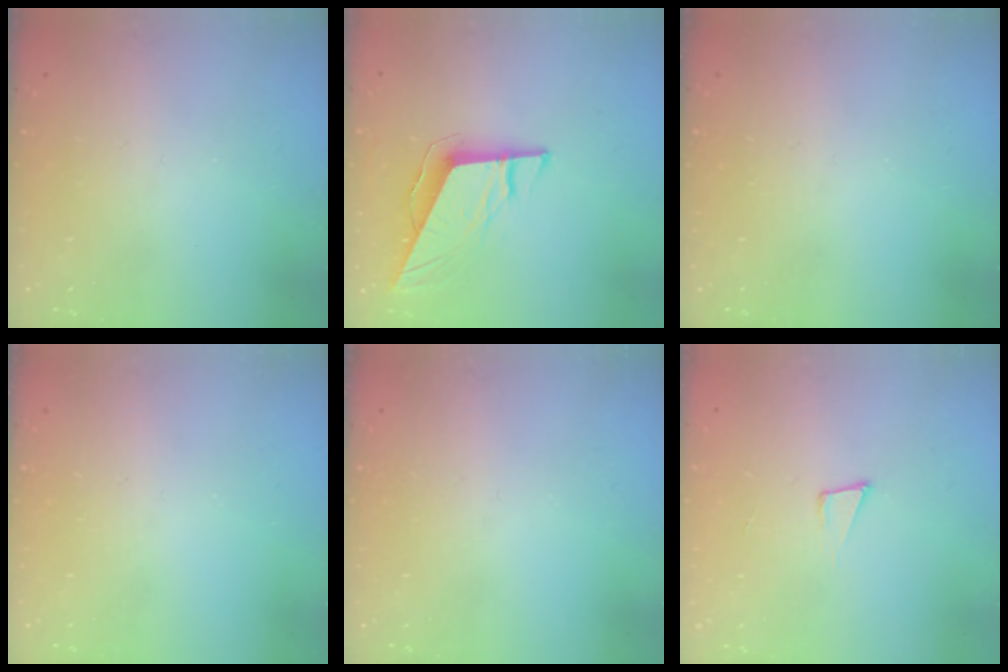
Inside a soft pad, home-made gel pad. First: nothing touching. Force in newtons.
{"total": 9.3, "press": 9.2, "slide": 1.3}
{"total": 0.0}
{"total": 0.0}
{"total": 0.0}
{"total": 4.6, "press": 3.2, "slide": 3.3}